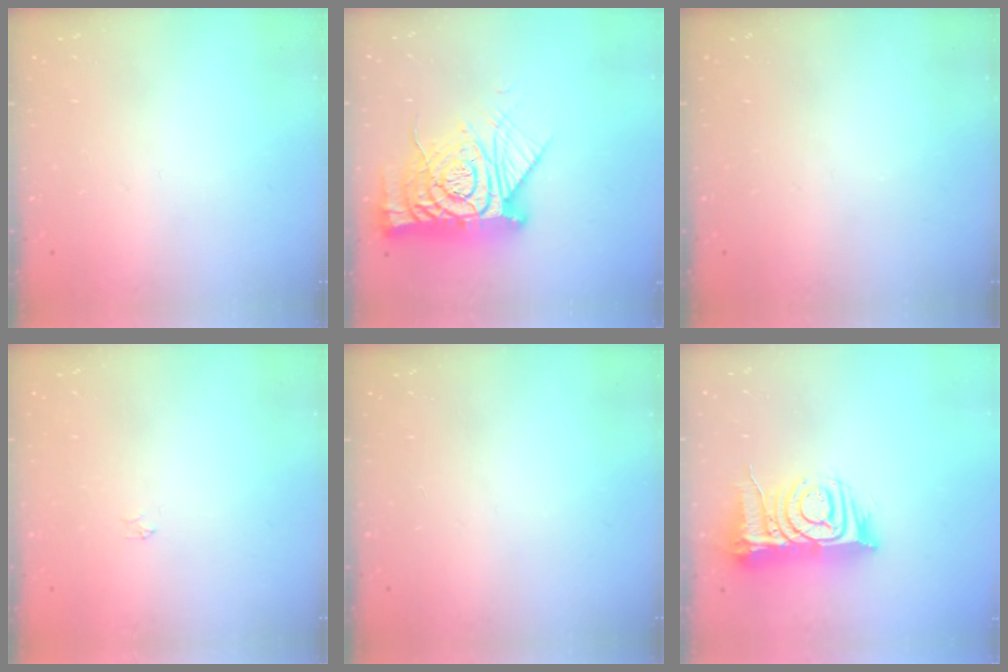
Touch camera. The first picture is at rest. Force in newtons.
{"total": 22.0, "press": 21.9, "slide": 2.2}
{"total": 0.0}
{"total": 2.2, "press": 2.2, "slide": 0.3}
{"total": 0.0}
{"total": 12.8, "press": 12.7, "slide": 1.6}